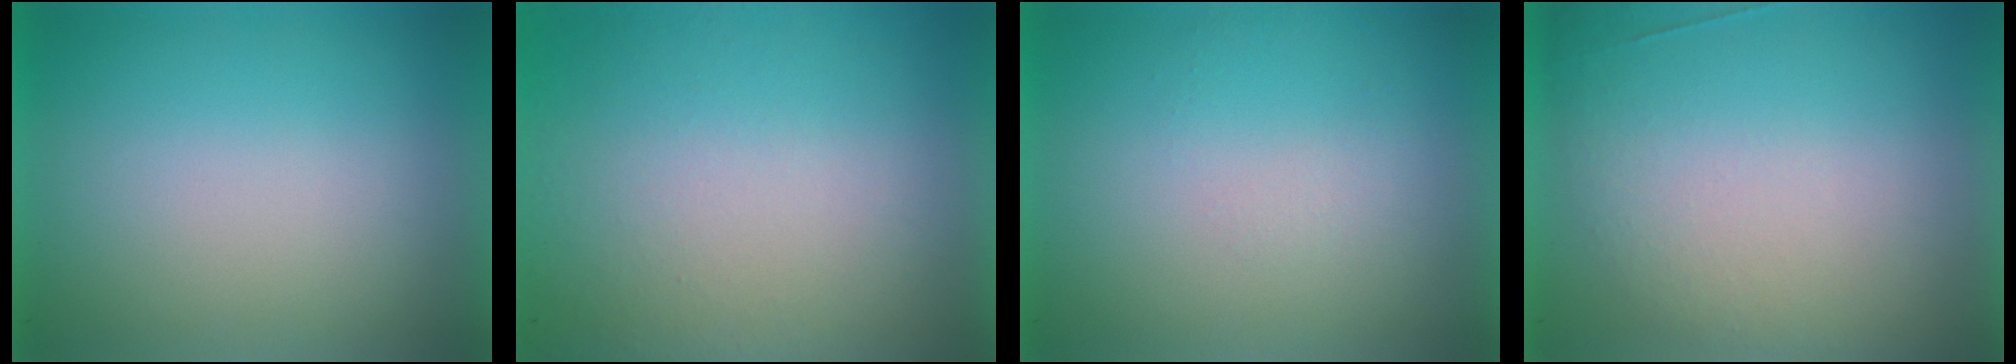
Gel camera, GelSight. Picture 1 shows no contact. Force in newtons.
{"total": 8.2}
{"total": 1.1}
{"total": 2.6}